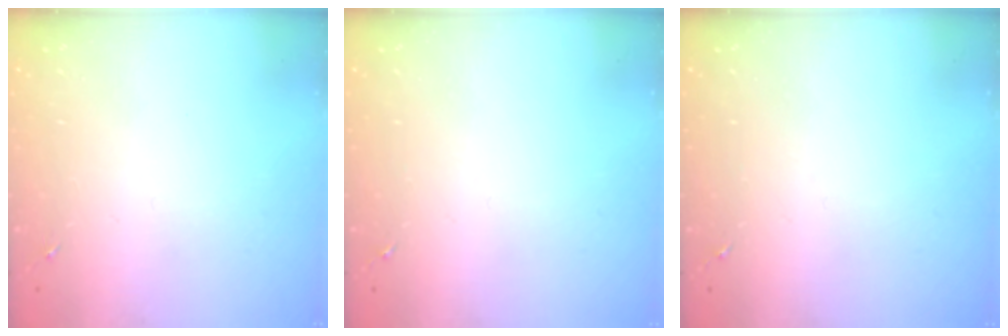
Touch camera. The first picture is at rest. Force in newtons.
{"total": 0.0}
{"total": 0.0}